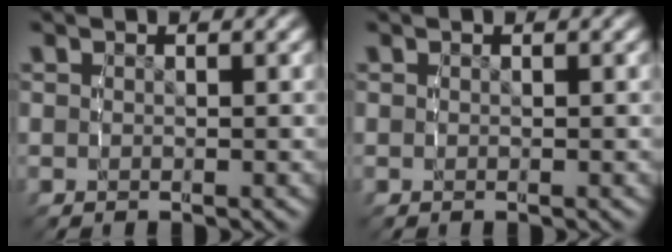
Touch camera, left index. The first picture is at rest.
{"total": 0.0}